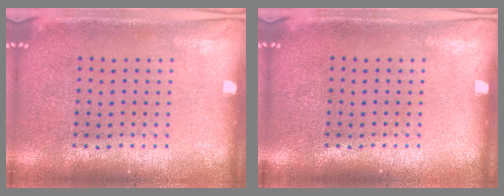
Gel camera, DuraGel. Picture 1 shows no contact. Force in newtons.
{"total": 0.0}